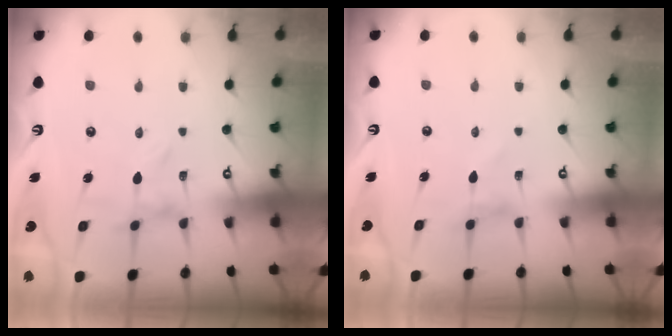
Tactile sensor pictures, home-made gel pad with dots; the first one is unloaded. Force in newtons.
{"total": 1.6, "press": 1.6, "slide": 0.2}